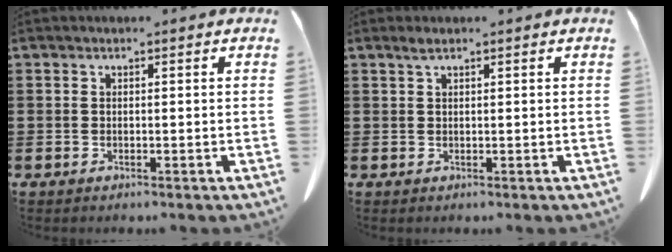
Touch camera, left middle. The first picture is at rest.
{"total": 1.1, "force": [0.7, 0.2, 0.9], "torque": [-0.019, 0.002, 0.012]}